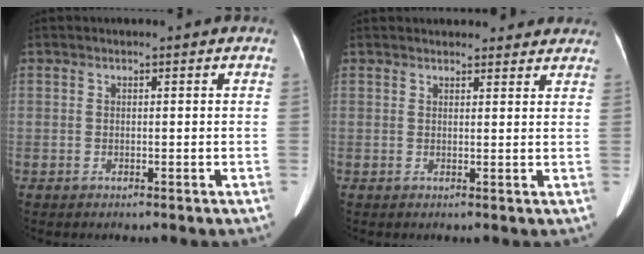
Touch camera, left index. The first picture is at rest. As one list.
[{"total": 10.3, "force": [9.5, 3.1, 2.7], "torque": [-0.006, 0.024, 0.103]}]